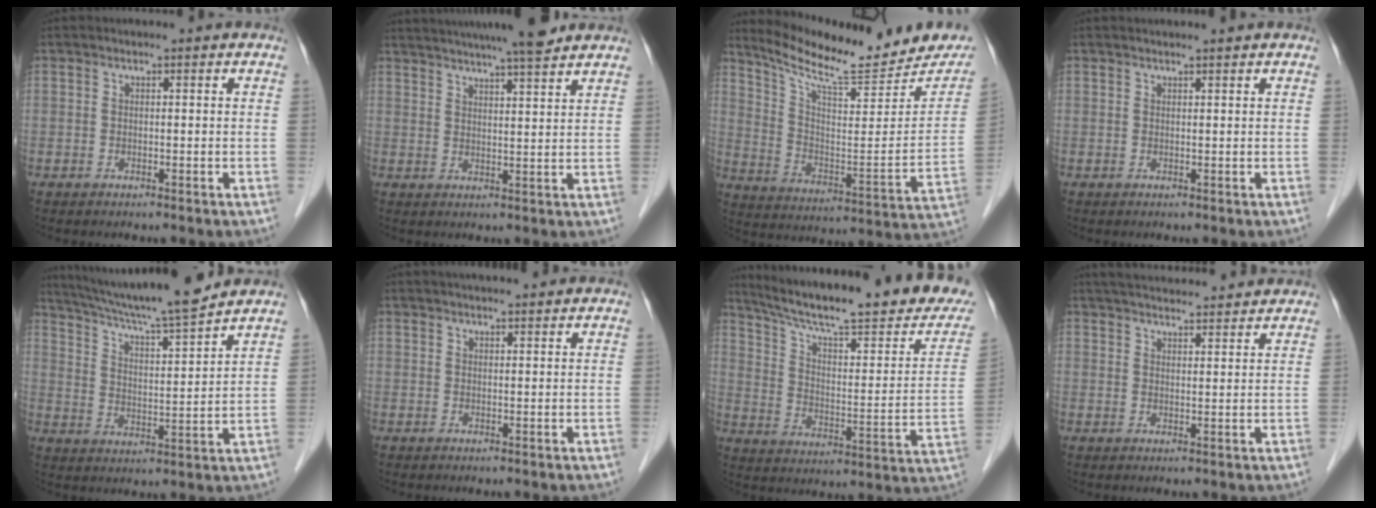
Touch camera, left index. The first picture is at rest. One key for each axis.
{"total": 14.8, "fx": 13.0, "fy": 0.6, "fz": 7.0, "tx": -0.121, "ty": 0.020, "tz": 0.181}
{"total": 18.5, "fx": 16.8, "fy": 2.9, "fz": 7.1, "tx": -0.118, "ty": -0.042, "tz": 0.250}
{"total": 1.6, "fx": 1.4, "fy": -0.2, "fz": 0.6, "tx": -0.009, "ty": 0.008, "tz": 0.024}
{"total": 15.9, "fx": 14.4, "fy": -0.5, "fz": 6.7, "tx": -0.120, "ty": 0.000, "tz": 0.229}
{"total": 6.3, "fx": 5.6, "fy": 0.8, "fz": 2.7, "tx": -0.036, "ty": 0.026, "tz": 0.076}
{"total": 26.3, "fx": 21.9, "fy": 2.9, "fz": 14.3, "tx": -0.221, "ty": -0.036, "tz": 0.300}
{"total": 14.4, "fx": 13.5, "fy": 1.8, "fz": 4.7, "tx": -0.078, "ty": 0.037, "tz": 0.191}